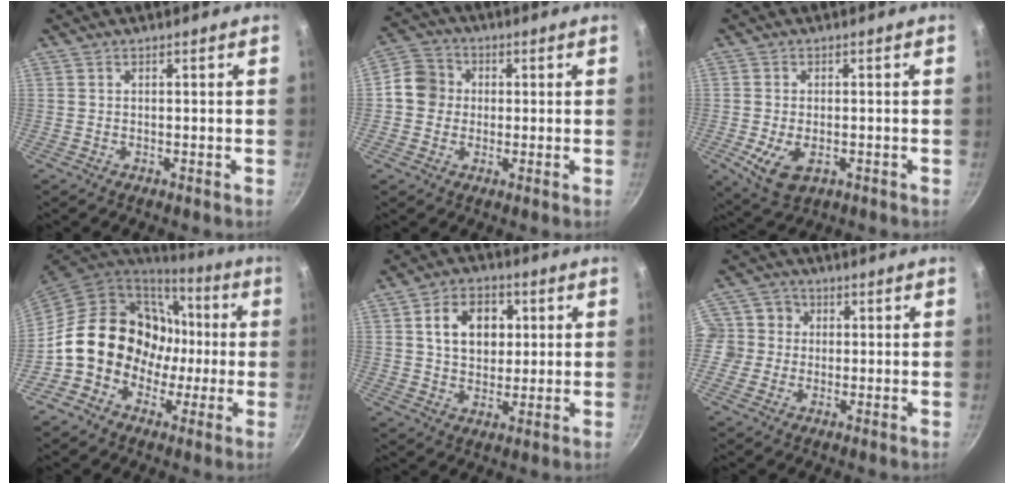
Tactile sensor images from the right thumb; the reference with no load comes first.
{"total": 7.3, "force": [0.2, 6.8, 2.8], "torque": [-0.019, 0.014, -0.018]}
{"total": 6.8, "force": [-1.9, 4.0, 5.2], "torque": [-0.097, -0.014, -0.026]}
{"total": 18.2, "force": [-1.3, 15.6, 9.2], "torque": [-0.097, 0.050, -0.019]}
{"total": 10.9, "force": [2.6, 8.1, 6.8], "torque": [-0.085, 0.004, 0.038]}
{"total": 7.0, "force": [0.6, 6.7, 1.8], "torque": [0.005, 0.011, -0.007]}